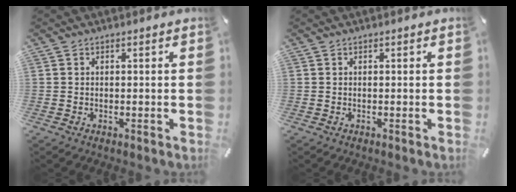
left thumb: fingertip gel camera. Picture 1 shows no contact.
{"total": 0.0}